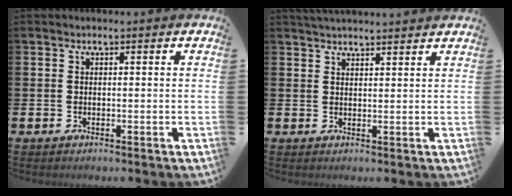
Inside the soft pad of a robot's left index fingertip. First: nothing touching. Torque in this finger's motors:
{"motor_torque": [0.98, -1.04, 0.27, 0.13]}